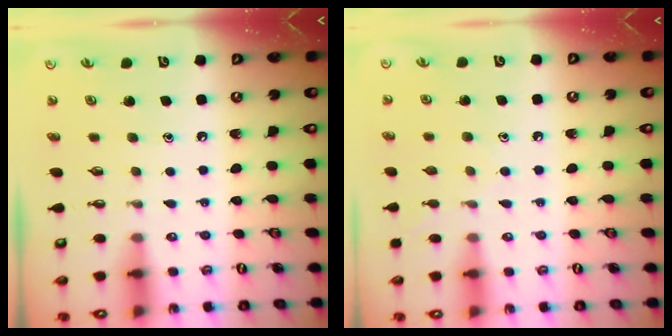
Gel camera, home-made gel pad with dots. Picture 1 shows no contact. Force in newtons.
{"total": 5.5, "press": 5.5, "slide": 0.5}